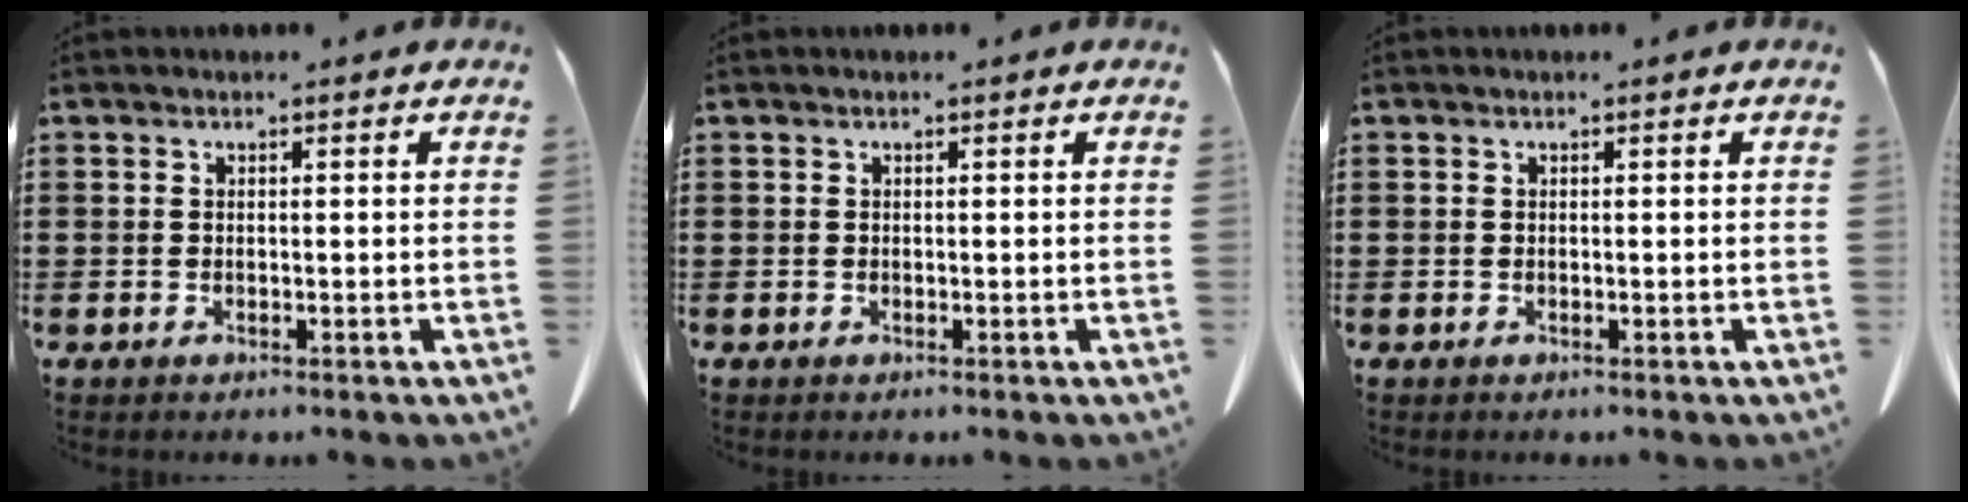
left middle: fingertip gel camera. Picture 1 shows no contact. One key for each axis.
{"total": 0.0}
{"total": 0.0}